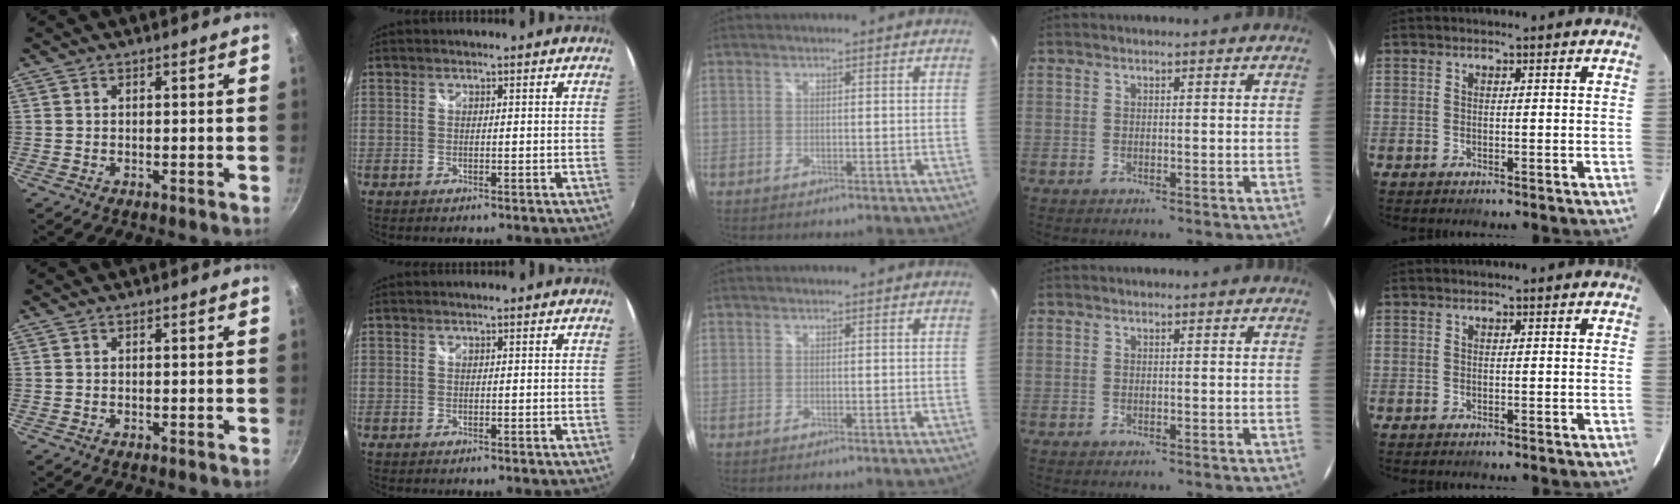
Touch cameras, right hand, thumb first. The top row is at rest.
{}